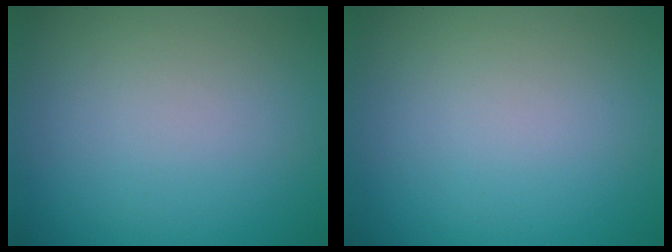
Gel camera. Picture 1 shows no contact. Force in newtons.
{"total": 0.0}